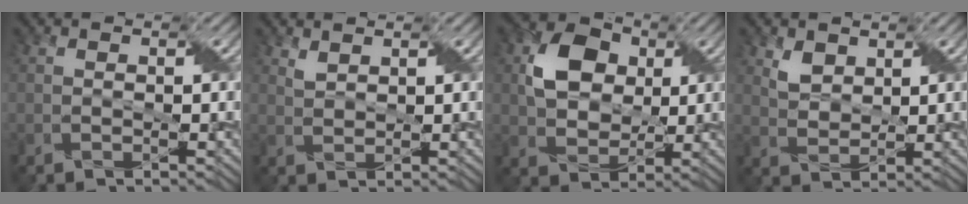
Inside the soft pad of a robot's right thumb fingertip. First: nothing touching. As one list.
[{"total": 1.5, "force": [1.2, 0.5, 0.6], "torque": [-0.021, 0.000, 0.029]}, {"total": 7.8, "force": [2.0, 6.0, 4.6], "torque": [-0.105, 0.008, 0.031]}, {"total": 3.1, "force": [1.9, 1.9, 1.4], "torque": [-0.039, -0.004, 0.040]}]